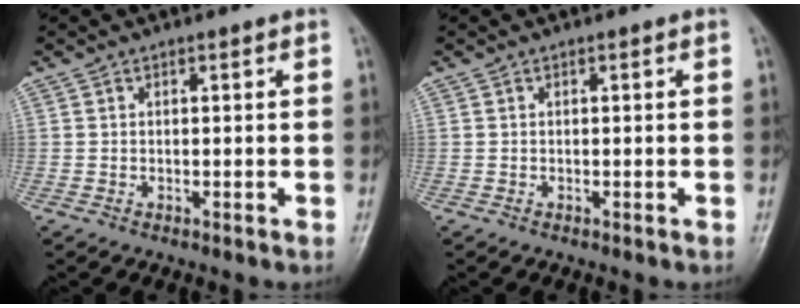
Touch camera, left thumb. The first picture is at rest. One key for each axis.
{"total": 0.0}